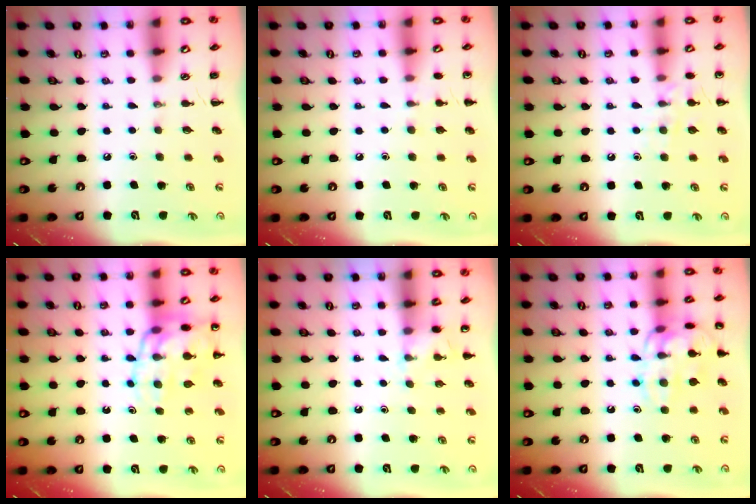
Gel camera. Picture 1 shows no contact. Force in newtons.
{"total": 5.0, "press": 4.7, "slide": 1.5}
{"total": 8.5, "press": 8.4, "slide": 1.4}
{"total": 15.1, "press": 14.9, "slide": 2.5}
{"total": 5.3, "press": 5.0, "slide": 1.5}
{"total": 13.9, "press": 13.9, "slide": 0.3}